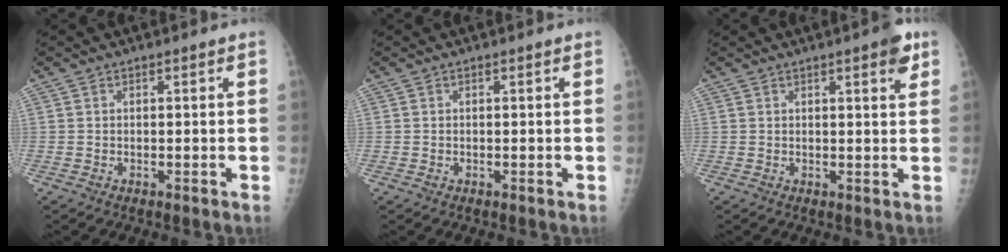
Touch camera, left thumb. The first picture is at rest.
{"total": 0.0}
{"total": 4.0, "force": [2.2, 0.9, 3.1], "torque": [-0.033, -0.008, 0.024]}